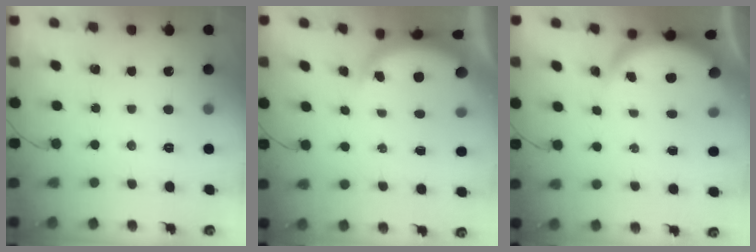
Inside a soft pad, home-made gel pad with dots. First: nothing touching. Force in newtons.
{"total": 4.9, "press": 4.8, "slide": 1.0}
{"total": 3.9, "press": 3.9, "slide": 0.2}